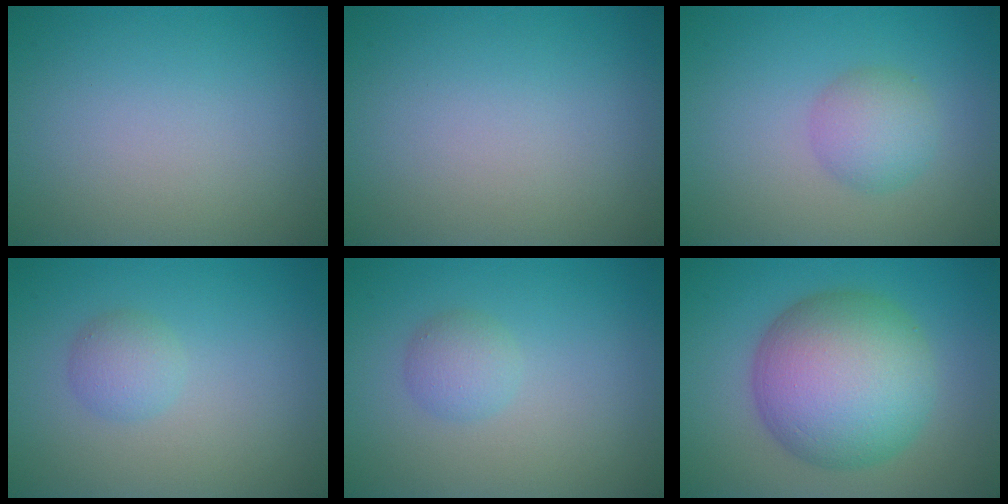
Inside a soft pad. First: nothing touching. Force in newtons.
{"total": 0.0}
{"total": 2.8, "press": 2.8, "slide": 0.0}
{"total": 1.8, "press": 1.8, "slide": 0.1}
{"total": 1.8, "press": 1.8, "slide": 0.1}
{"total": 11.2, "press": 11.1, "slide": 0.4}